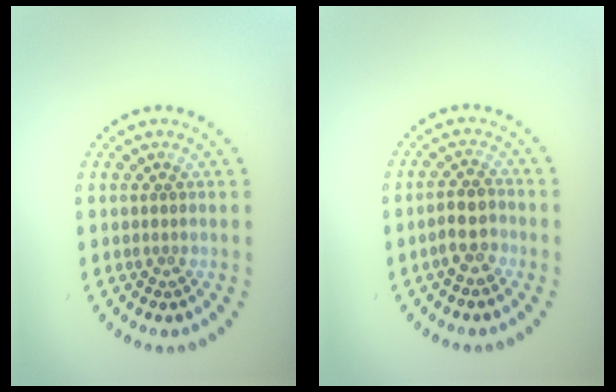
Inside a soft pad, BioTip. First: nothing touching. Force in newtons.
{"total": 2.5, "press": 2.2, "slide": 1.1}